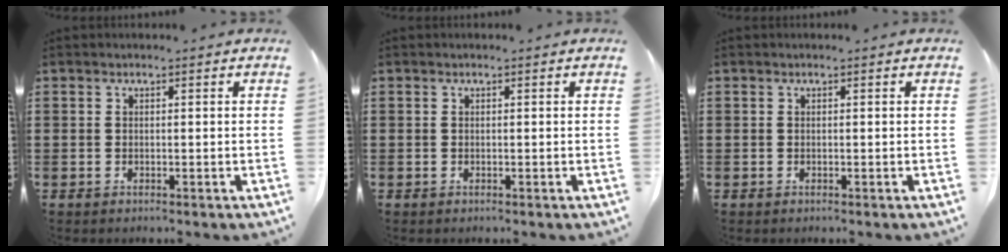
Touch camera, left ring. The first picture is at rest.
{"total": 0.0}
{"total": 0.0}